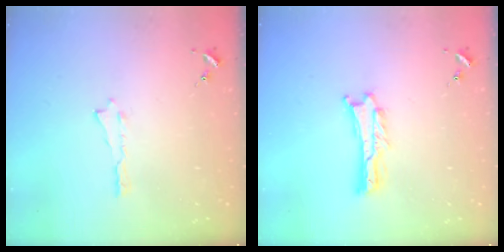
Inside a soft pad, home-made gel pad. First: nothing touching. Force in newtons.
{"total": 0.8, "press": 0.8, "slide": 0.2}